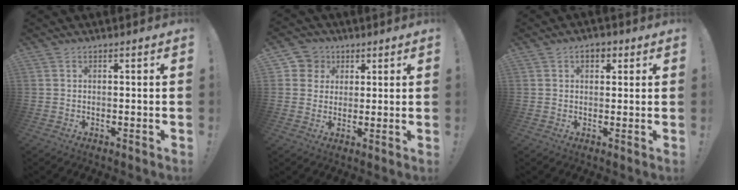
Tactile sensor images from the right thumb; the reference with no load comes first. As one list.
[{"total": 6.3, "force": [2.0, 5.8, 0.9], "torque": [-0.014, -0.013, 0.040]}, {"total": 3.7, "force": [1.4, 2.4, 2.4], "torque": [-0.030, 0.002, 0.022]}]